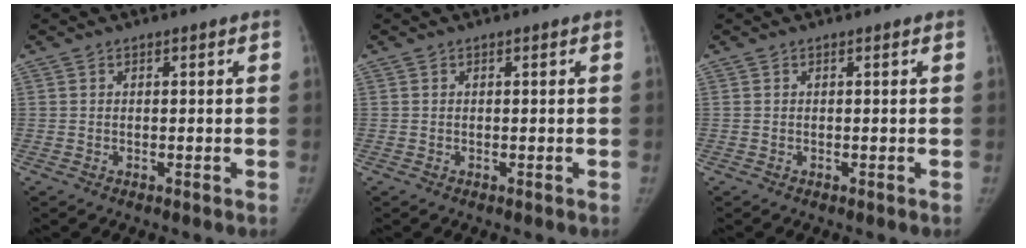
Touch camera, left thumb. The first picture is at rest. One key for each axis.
{"total": 0.0}
{"total": 0.0}